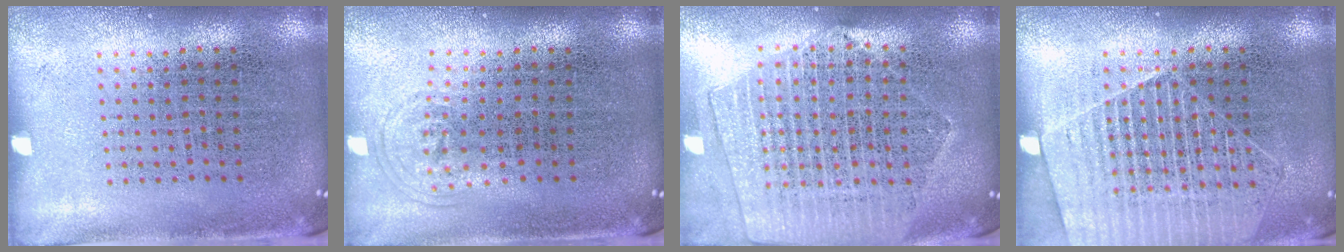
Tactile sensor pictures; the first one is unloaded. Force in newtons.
{"total": 0.7, "press": 0.5, "slide": 0.5}
{"total": 2.0, "press": 1.9, "slide": 0.9}
{"total": 1.4, "press": 1.3, "slide": 0.5}